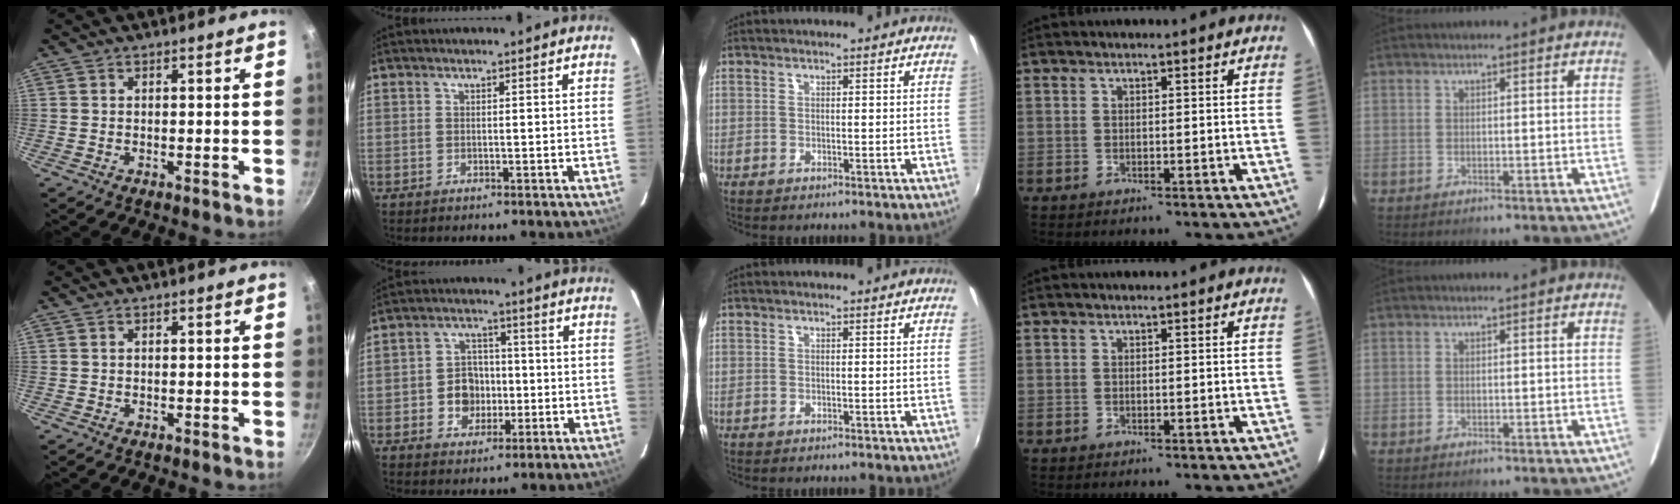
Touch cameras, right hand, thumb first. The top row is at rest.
{"index": {"total": 7.1, "force": [-1.7, 6.1, 3.1], "torque": [-0.073, 0.019, -0.022]}}